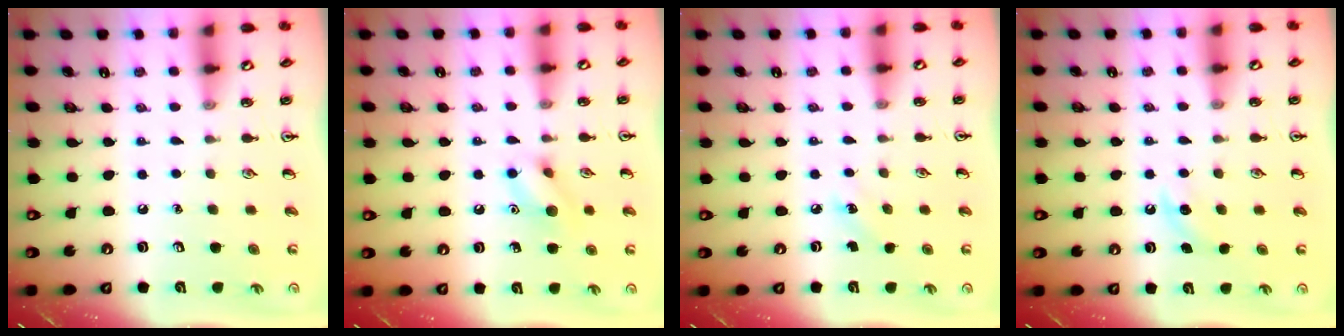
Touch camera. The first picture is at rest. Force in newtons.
{"total": 8.9, "press": 8.9, "slide": 0.6}
{"total": 3.8, "press": 3.6, "slide": 1.2}
{"total": 5.2, "press": 4.9, "slide": 1.8}